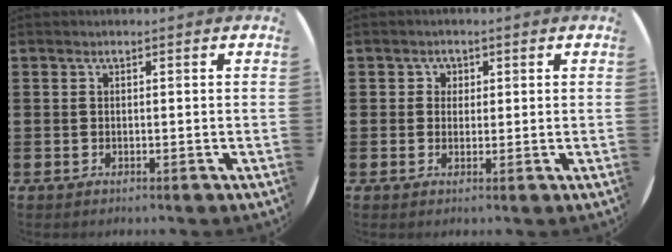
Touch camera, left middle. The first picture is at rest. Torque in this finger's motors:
{"motor_torque": [0.29, -0.16, 0.00, 0.00]}